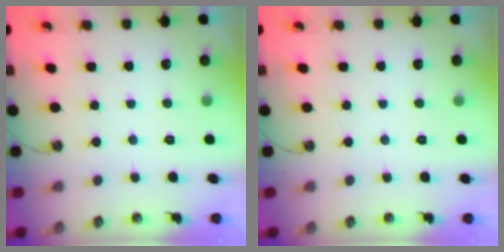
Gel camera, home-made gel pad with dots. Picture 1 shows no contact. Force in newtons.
{"total": 0.0}